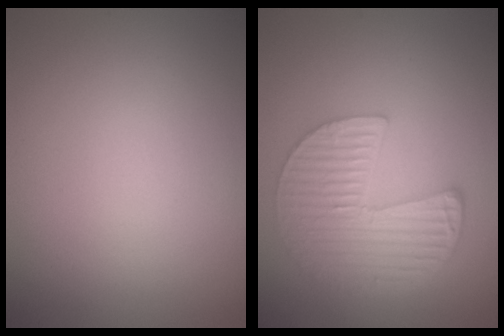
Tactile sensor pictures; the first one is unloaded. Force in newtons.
{"total": 5.5, "press": 4.2, "slide": 3.6}